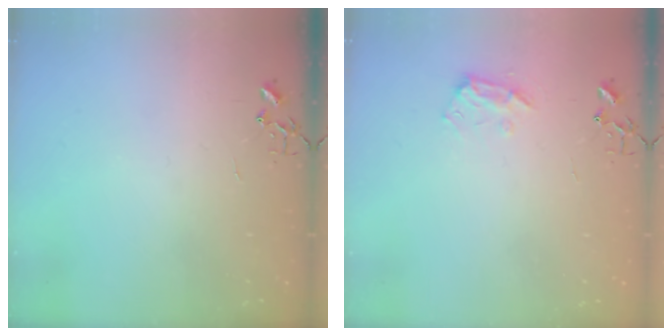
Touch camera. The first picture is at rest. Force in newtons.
{"total": 9.0, "press": 8.9, "slide": 1.1}